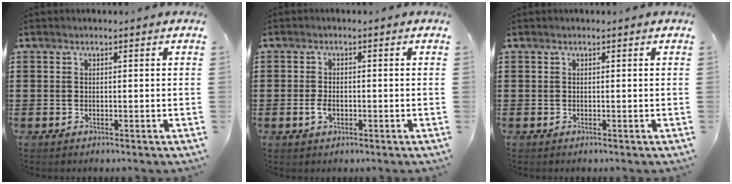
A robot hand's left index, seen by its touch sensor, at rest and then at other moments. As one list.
[{"total": 2.2, "force": [-0.6, 1.2, 1.8], "torque": [-0.050, -0.004, -0.015]}, {"total": 0.0}]